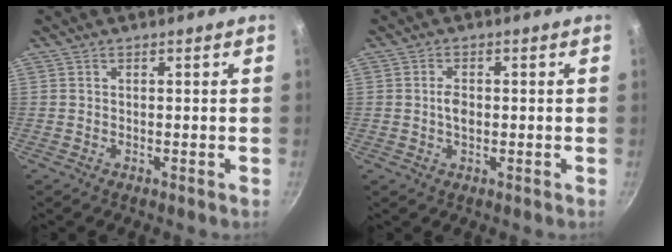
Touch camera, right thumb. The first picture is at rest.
{"total": 2.9, "force": [-0.1, 1.8, 2.3], "torque": [-0.035, 0.006, -0.003]}